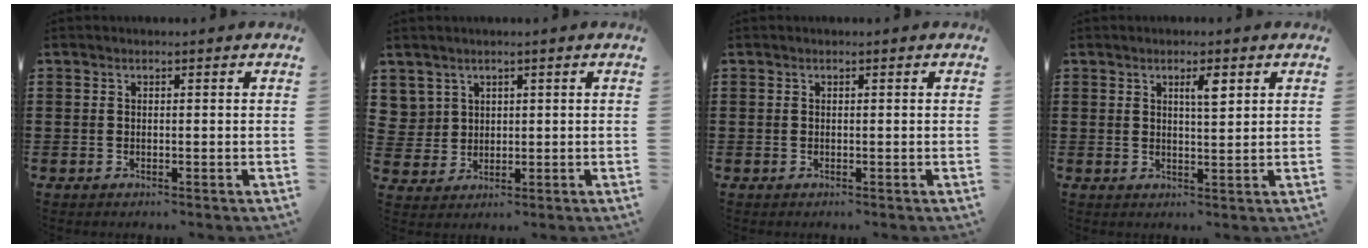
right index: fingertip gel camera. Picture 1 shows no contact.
{"total": 3.2, "force": [1.7, 2.7, 0.1], "torque": [-0.018, 0.012, 0.033]}
{"total": 0.0}
{"total": 3.0, "force": [1.5, 0.6, 2.5], "torque": [-0.044, 0.002, 0.022]}